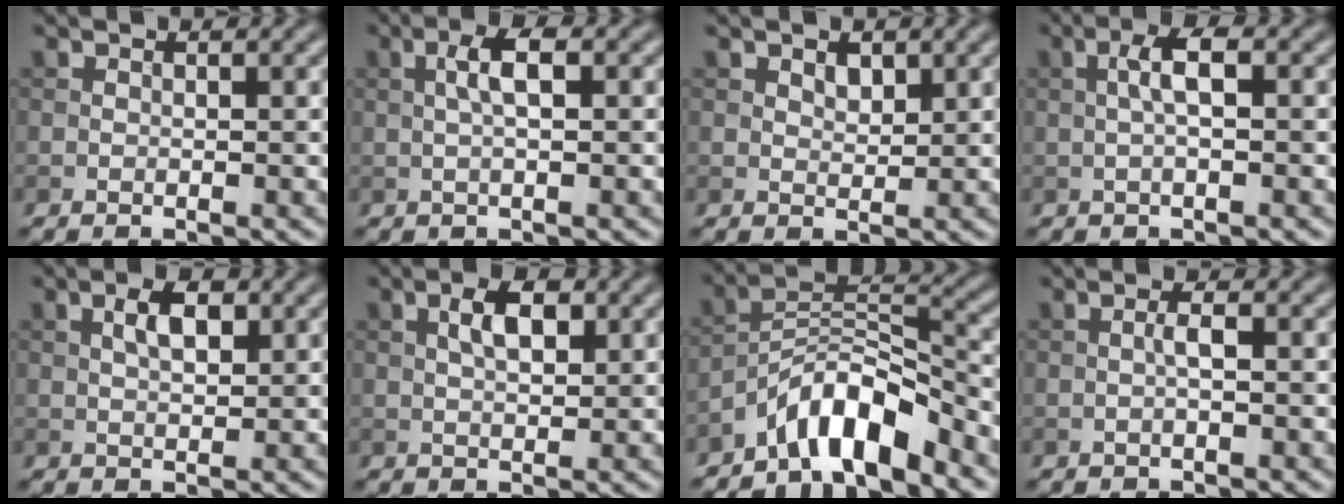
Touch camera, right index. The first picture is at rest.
{"total": 2.7, "force": [0.4, 0.7, 2.6], "torque": [-0.052, 0.009, 0.005]}
{"total": 1.3, "force": [0.8, 0.8, 0.6], "torque": [-0.009, -0.002, 0.015]}
{"total": 2.5, "force": [0.2, 0.6, 2.5], "torque": [-0.049, 0.010, -0.001]}
{"total": 2.7, "force": [0.8, 1.2, 2.3], "torque": [-0.041, 0.004, 0.012]}
{"total": 3.0, "force": [0.8, 1.4, 2.6], "torque": [-0.048, 0.005, 0.013]}
{"total": 7.1, "force": [-5.4, 2.0, 4.2], "torque": [-0.068, 0.011, -0.101]}
{"total": 1.1, "force": [-0.3, 0.1, 1.1], "torque": [-0.021, 0.003, -0.006]}